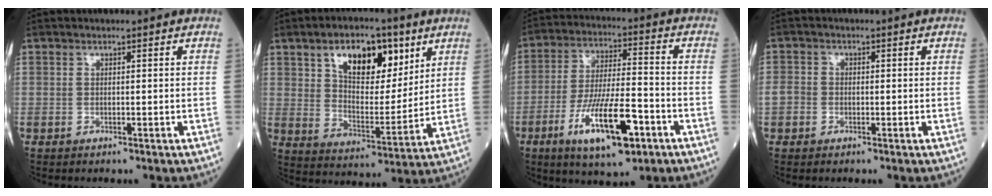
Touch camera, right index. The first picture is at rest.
{"total": 13.6, "force": [6.9, 6.2, 9.9], "torque": [-0.156, 0.011, 0.120]}
{"total": 13.8, "force": [-6.2, 3.2, 11.9], "torque": [-0.224, -0.010, -0.101]}
{"total": 2.1, "force": [-0.8, 1.9, 0.6], "torque": [-0.004, 0.009, -0.020]}